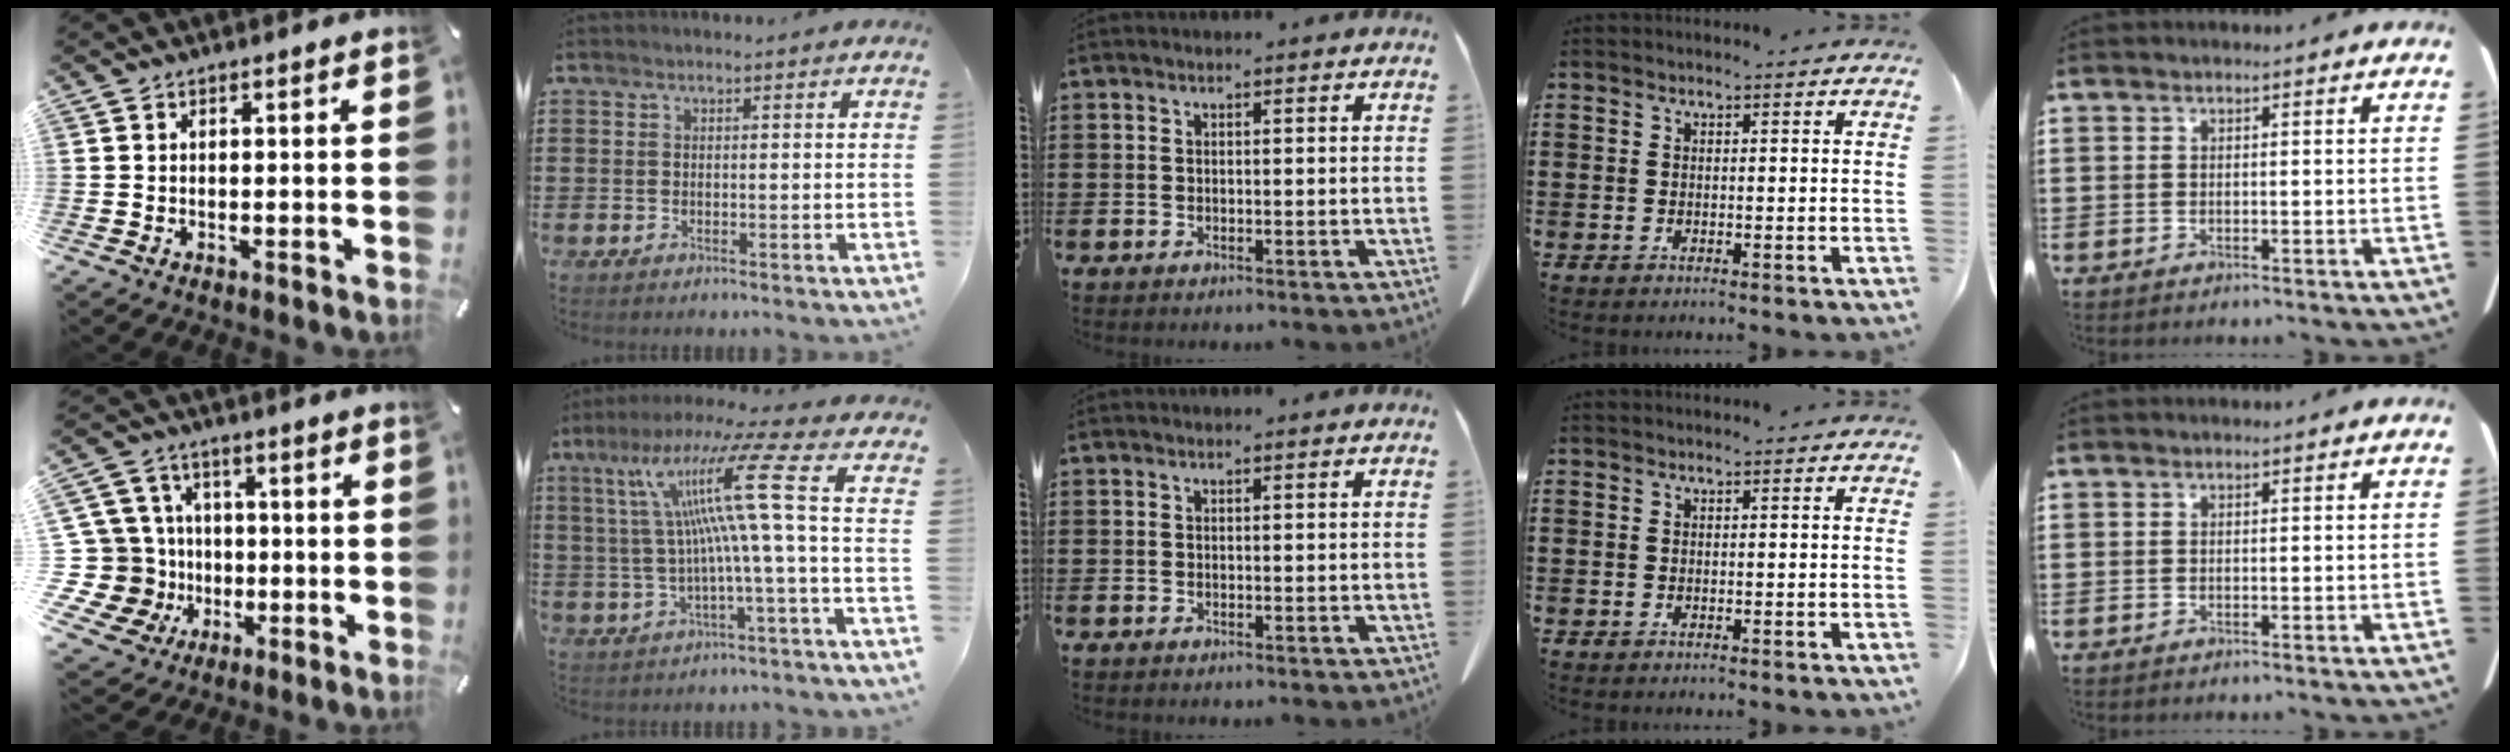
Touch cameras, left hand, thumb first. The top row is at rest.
{"thumb": {"total": 17.7, "force": [-2.6, 16.2, 6.6], "torque": [-0.151, 0.013, -0.029]}, "index": {"total": 12.9, "force": [2.0, -0.6, 12.7], "torque": [-0.257, -0.007, 0.014]}}